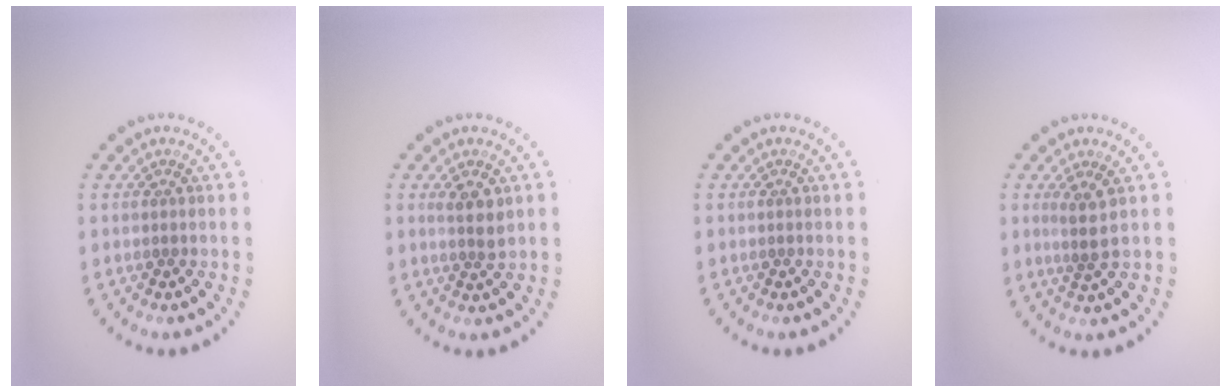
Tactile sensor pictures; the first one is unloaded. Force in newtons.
{"total": 1.9, "press": 1.7, "slide": 0.9}
{"total": 0.0}
{"total": 1.8, "press": 1.3, "slide": 1.2}